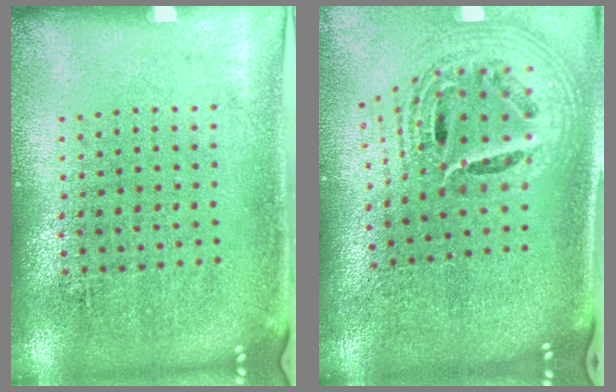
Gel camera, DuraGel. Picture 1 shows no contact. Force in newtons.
{"total": 2.2, "press": 1.6, "slide": 1.5}